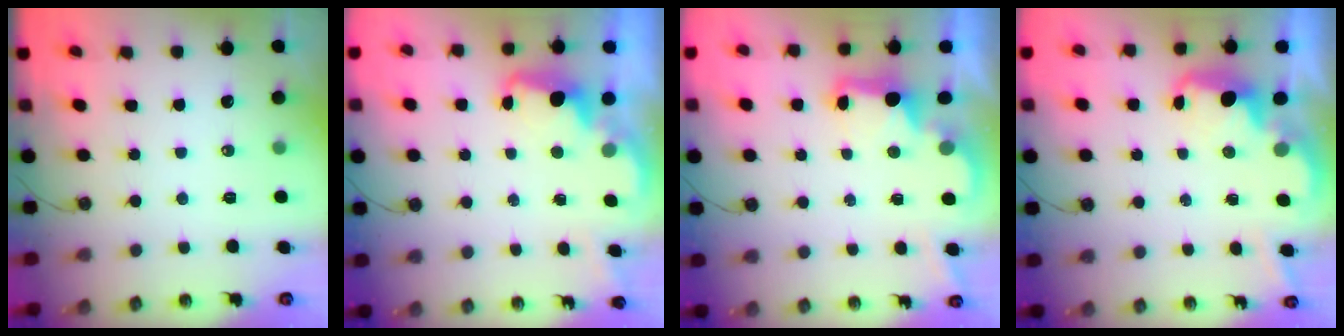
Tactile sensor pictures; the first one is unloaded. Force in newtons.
{"total": 2.5, "press": 2.4, "slide": 0.5}
{"total": 3.0, "press": 2.9, "slide": 0.6}
{"total": 2.8, "press": 2.8, "slide": 0.5}